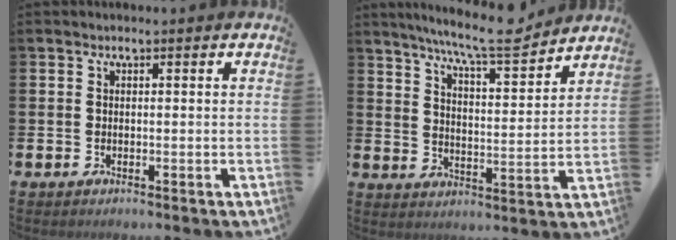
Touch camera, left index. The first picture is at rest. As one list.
[{"total": 9.2, "force": [8.3, 0.5, 3.9], "torque": [-0.087, -0.049, 0.144]}]